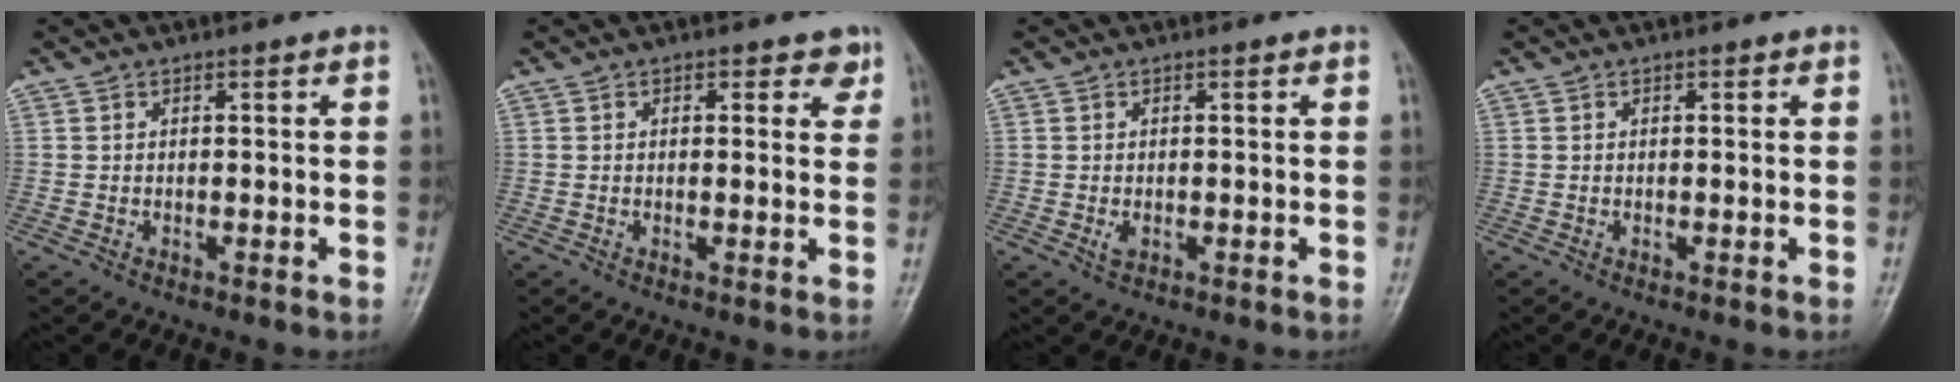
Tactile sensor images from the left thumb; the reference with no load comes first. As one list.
[{"total": 3.3, "force": [1.6, 2.1, 2.0], "torque": [0.004, -0.004, 0.013]}, {"total": 1.7, "force": [-0.3, 1.1, 1.3], "torque": [-0.019, -0.003, -0.006]}, {"total": 0.7, "force": [0.2, 0.4, 0.5], "torque": [-0.001, 0.002, 0.001]}]